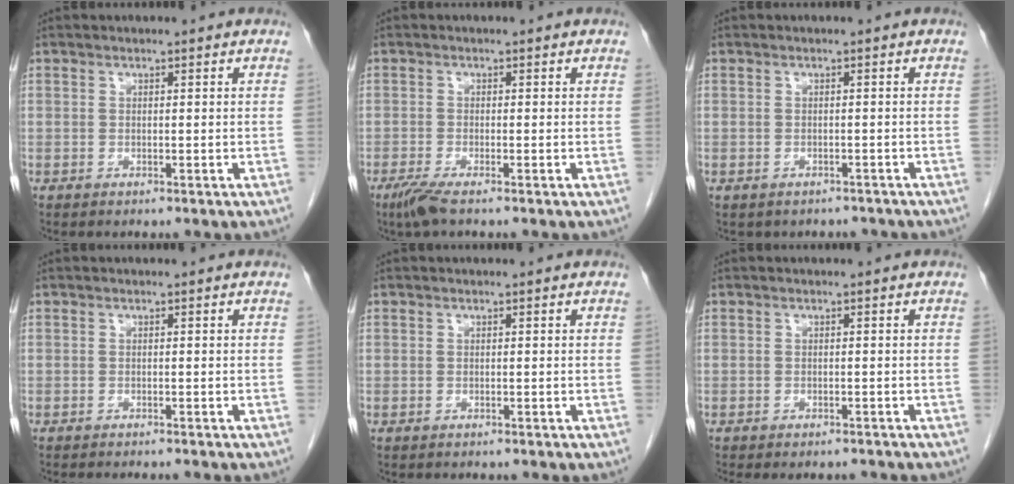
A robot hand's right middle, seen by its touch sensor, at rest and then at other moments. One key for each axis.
{"total": 2.7, "fx": -1.9, "fy": 0.1, "fz": 1.9, "tx": -0.046, "ty": -0.008, "tz": -0.042}
{"total": 4.2, "fx": -3.6, "fy": 2.2, "fz": 0.4, "tx": -0.003, "ty": 0.012, "tz": -0.040}
{"total": 3.9, "fx": -3.6, "fy": 0.4, "fz": 1.6, "tx": -0.012, "ty": -0.004, "tz": -0.046}
{"total": 0.7, "fx": -0.7, "fy": 0.2, "fz": 0.2, "tx": -0.012, "ty": -0.002, "tz": -0.010}
{"total": 2.1, "fx": -1.9, "fy": 0.9, "fz": 0.2, "tx": -0.004, "ty": 0.001, "tz": -0.026}